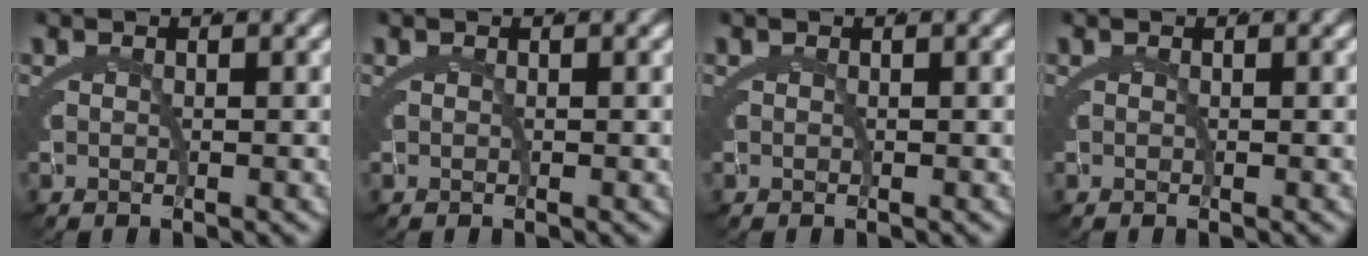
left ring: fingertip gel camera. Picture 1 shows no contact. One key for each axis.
{"total": 0.0}
{"total": 0.0}
{"total": 0.0}